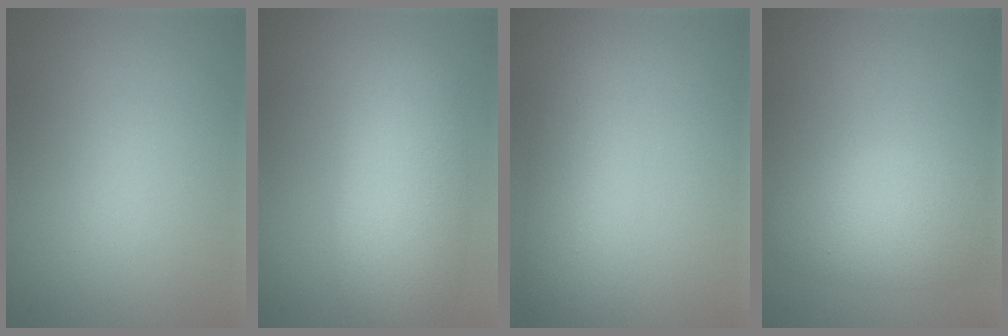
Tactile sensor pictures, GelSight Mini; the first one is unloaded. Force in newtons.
{"total": 7.0, "press": 7.0, "slide": 0.3}
{"total": 4.3, "press": 4.3, "slide": 0.1}
{"total": 4.4, "press": 4.4, "slide": 0.1}